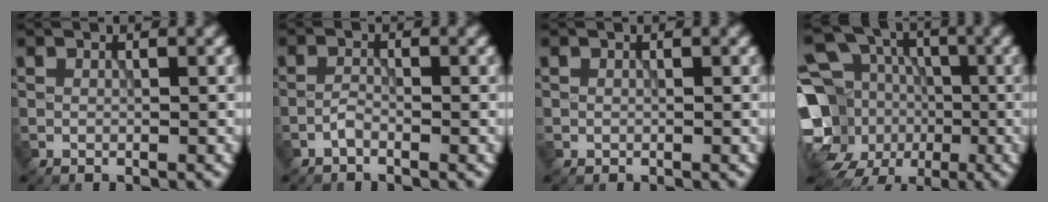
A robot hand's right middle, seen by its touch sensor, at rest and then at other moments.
{"total": 0.9, "force": [-0.8, 0.2, 0.5], "torque": [-0.010, 0.002, -0.018]}
{"total": 0.0}
{"total": 15.1, "force": [-1.8, 12.8, 7.8], "torque": [-0.181, -0.012, -0.057]}